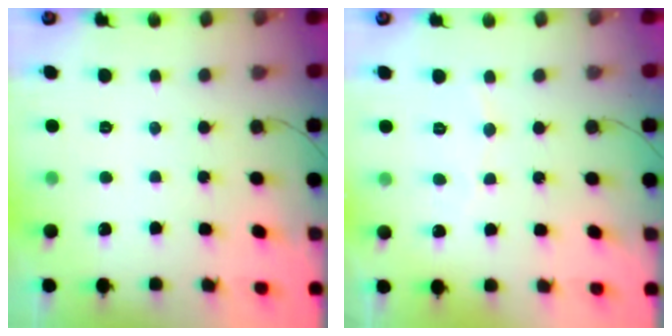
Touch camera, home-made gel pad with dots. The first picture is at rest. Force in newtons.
{"total": 3.0, "press": 2.9, "slide": 0.2}